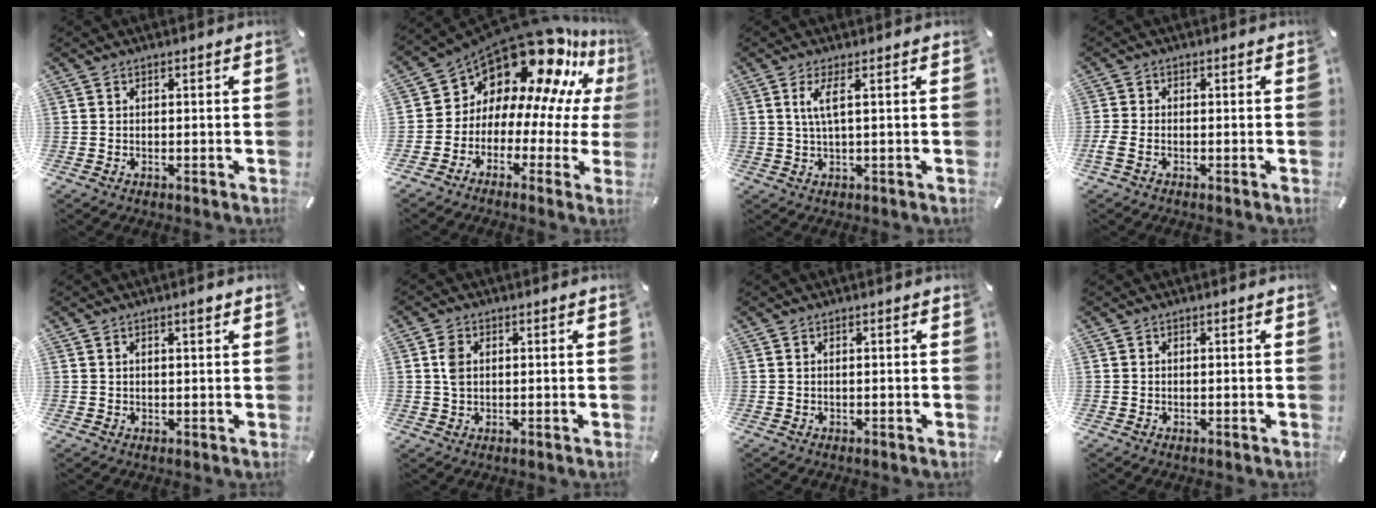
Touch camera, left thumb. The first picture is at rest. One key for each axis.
{"total": 18.5, "fx": 13.5, "fy": 10.1, "fz": 7.8, "tx": -0.136, "ty": -0.128, "tz": 0.244}
{"total": 4.4, "fx": 1.1, "fy": 0.5, "fz": 4.2, "tx": -0.085, "ty": -0.003, "tz": 0.018}
{"total": 2.1, "fx": -0.9, "fy": 0.8, "fz": 1.7, "tx": -0.035, "ty": 0.001, "tz": -0.016}
{"total": 1.5, "fx": 0.9, "fy": 0.5, "fz": 1.1, "tx": -0.023, "ty": 0.001, "tz": 0.014}
{"total": 3.7, "fx": 0.8, "fy": 2.7, "fz": 2.3, "tx": -0.042, "ty": 0.006, "tz": 0.012}
{"total": 0.0}
{"total": 0.0}